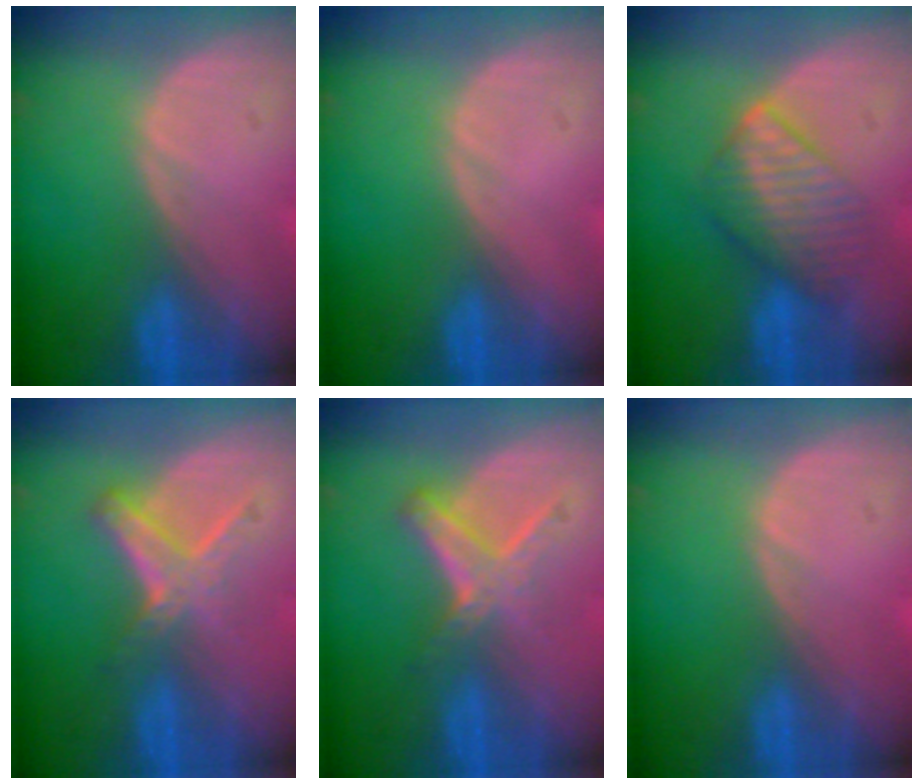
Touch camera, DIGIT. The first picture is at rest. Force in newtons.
{"total": 0.0}
{"total": 6.6, "press": 6.5, "slide": 1.3}
{"total": 5.8, "press": 5.1, "slide": 2.8}
{"total": 5.8, "press": 5.1, "slide": 2.8}
{"total": 0.7, "press": 0.1, "slide": 0.7}